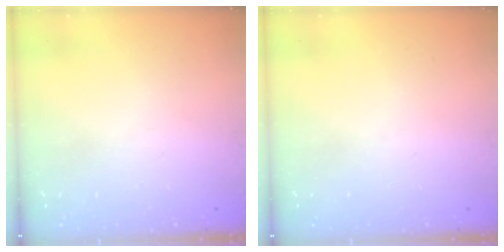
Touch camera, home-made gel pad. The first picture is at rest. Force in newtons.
{"total": 0.0}